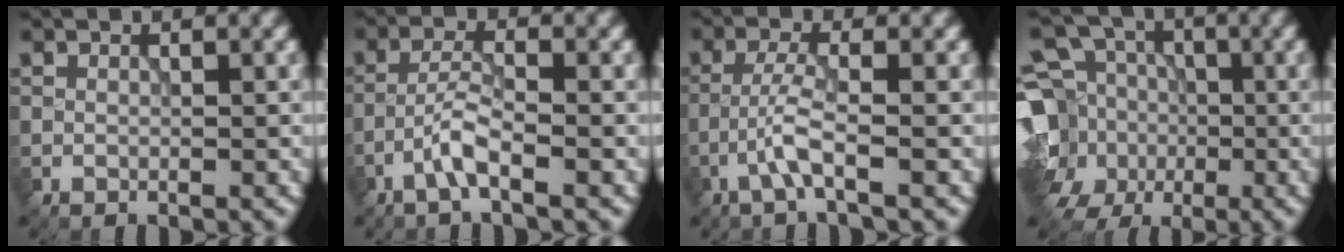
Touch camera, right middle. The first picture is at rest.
{"total": 2.7, "force": [-1.6, 0.3, 2.2], "torque": [-0.046, 0.010, -0.039]}
{"total": 2.7, "force": [-1.3, 0.1, 2.3], "torque": [-0.050, 0.010, -0.036]}
{"total": 12.6, "force": [-2.1, 10.8, 6.3], "torque": [-0.146, -0.002, -0.056]}